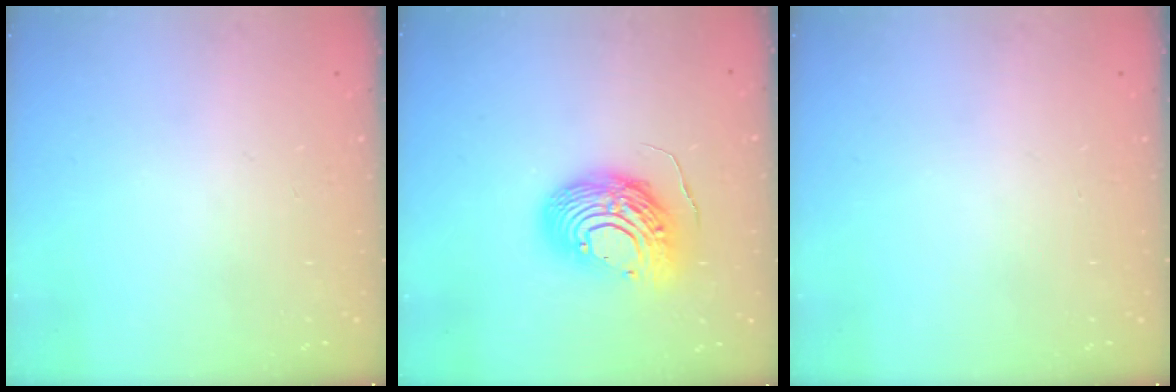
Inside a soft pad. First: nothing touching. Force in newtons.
{"total": 13.8, "press": 13.8, "slide": 1.1}
{"total": 0.0}